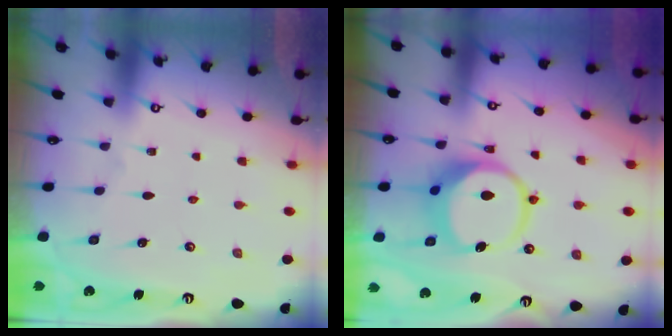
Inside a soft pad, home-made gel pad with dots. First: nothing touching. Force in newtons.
{"total": 10.3, "press": 10.2, "slide": 1.2}